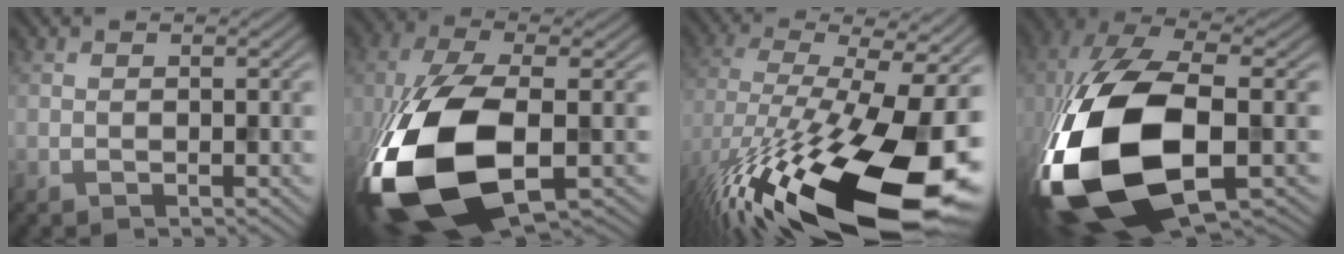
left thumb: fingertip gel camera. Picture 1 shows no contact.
{"total": 17.1, "force": [-4.8, 8.7, 13.9], "torque": [-0.345, -0.047, -0.073]}
{"total": 20.0, "force": [-8.3, 8.4, 16.2], "torque": [-0.297, -0.045, -0.120]}
{"total": 19.3, "force": [-4.9, 10.0, 15.8], "torque": [-0.380, -0.068, -0.053]}